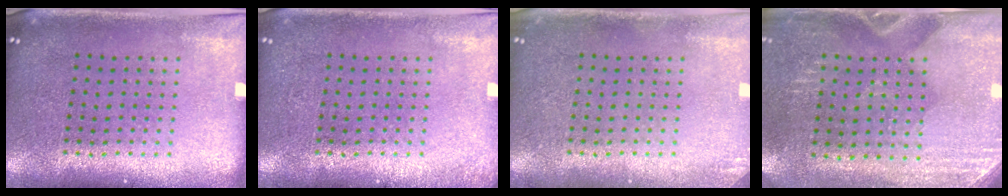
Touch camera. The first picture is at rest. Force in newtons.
{"total": 0.9, "press": 0.9, "slide": 0.2}
{"total": 1.0, "press": 1.0, "slide": 0.1}
{"total": 2.9, "press": 2.5, "slide": 1.3}